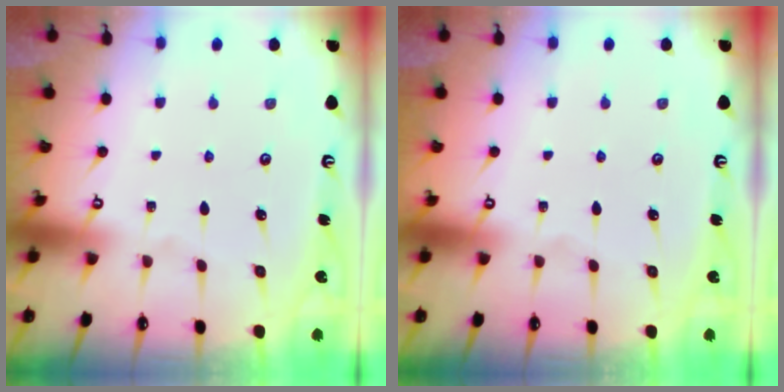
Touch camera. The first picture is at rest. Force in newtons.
{"total": 0.0}